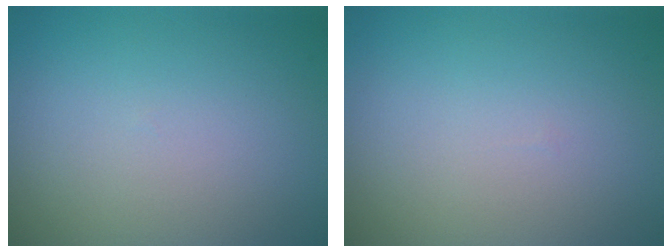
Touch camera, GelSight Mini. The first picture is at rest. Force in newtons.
{"total": 0.0}